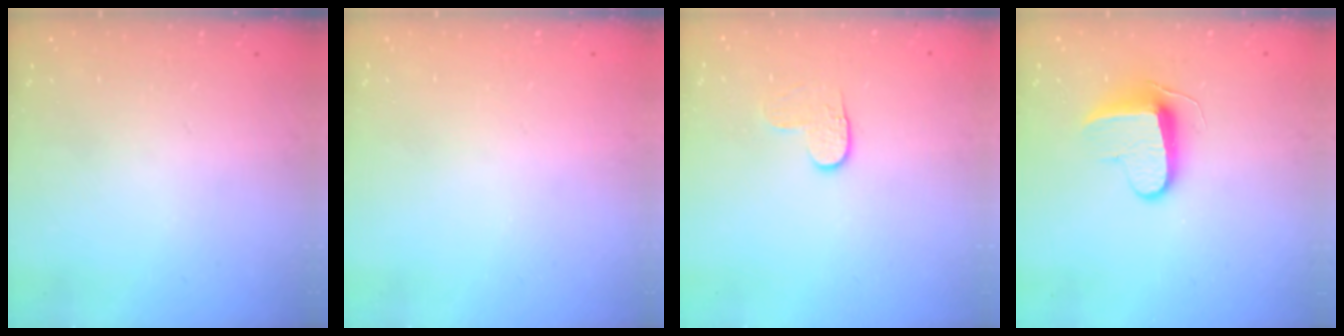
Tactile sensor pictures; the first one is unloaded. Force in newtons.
{"total": 0.6, "press": 0.6, "slide": 0.2}
{"total": 3.6, "press": 3.6, "slide": 0.4}
{"total": 9.2, "press": 9.2, "slide": 0.3}